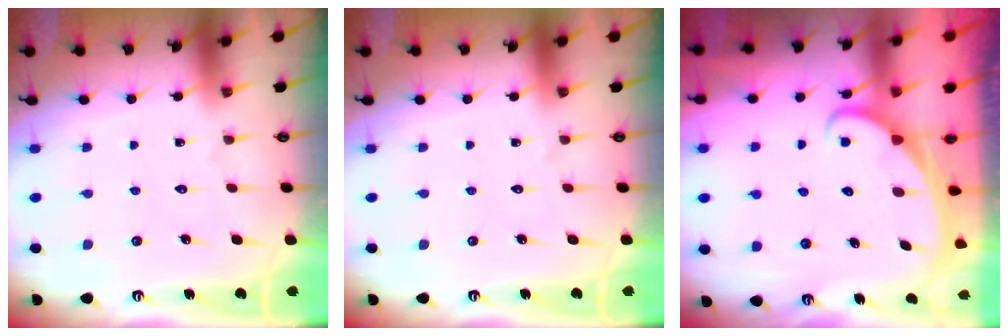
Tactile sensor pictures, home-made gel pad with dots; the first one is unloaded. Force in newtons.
{"total": 0.0}
{"total": 2.5, "press": 2.5, "slide": 0.3}